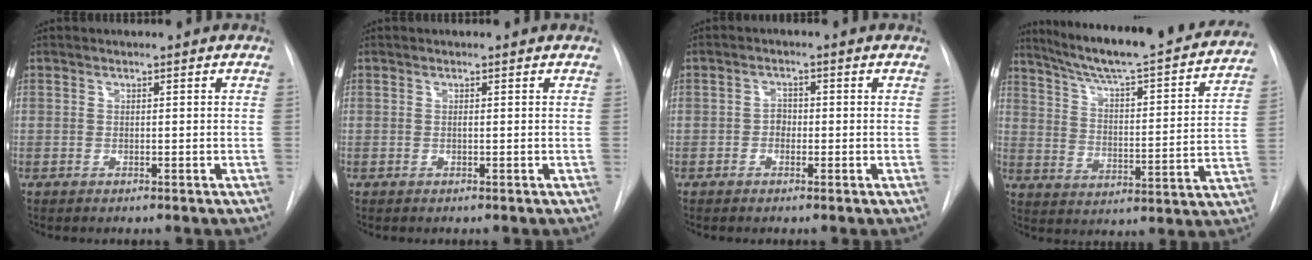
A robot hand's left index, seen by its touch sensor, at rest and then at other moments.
{"total": 0.0}
{"total": 1.7, "force": [-0.5, 1.3, 0.9], "torque": [-0.010, 0.006, -0.010]}
{"total": 27.4, "force": [24.3, 3.2, 12.4], "torque": [-0.191, -0.044, 0.321]}